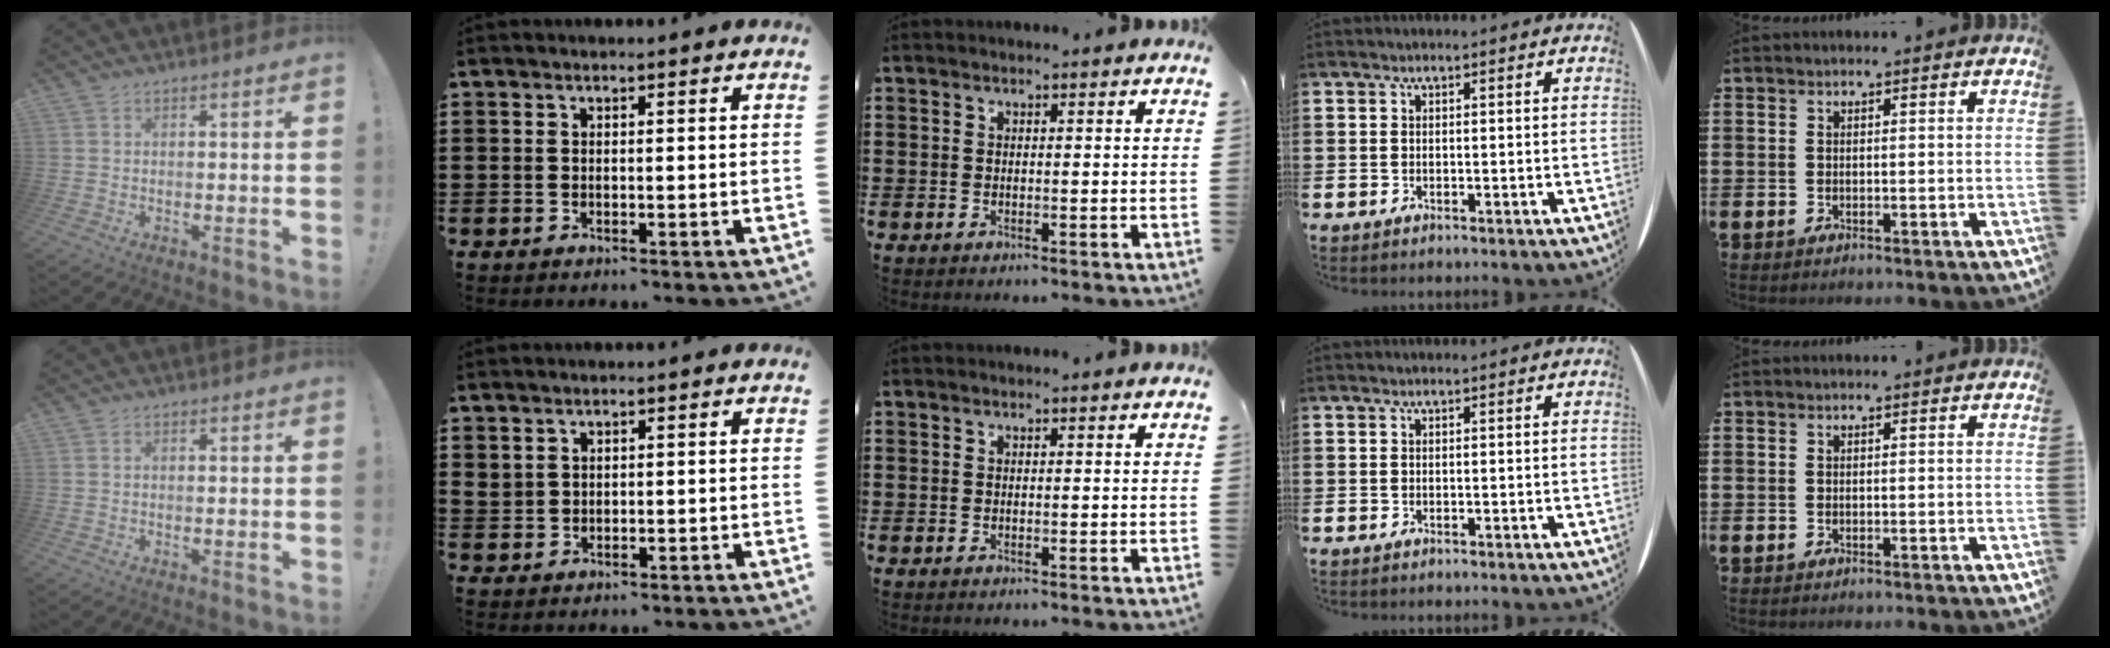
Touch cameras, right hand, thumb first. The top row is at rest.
{"index": {"total": 1.5, "force": [1.1, 1.0, 0.2], "torque": [-0.007, 0.005, 0.021]}}